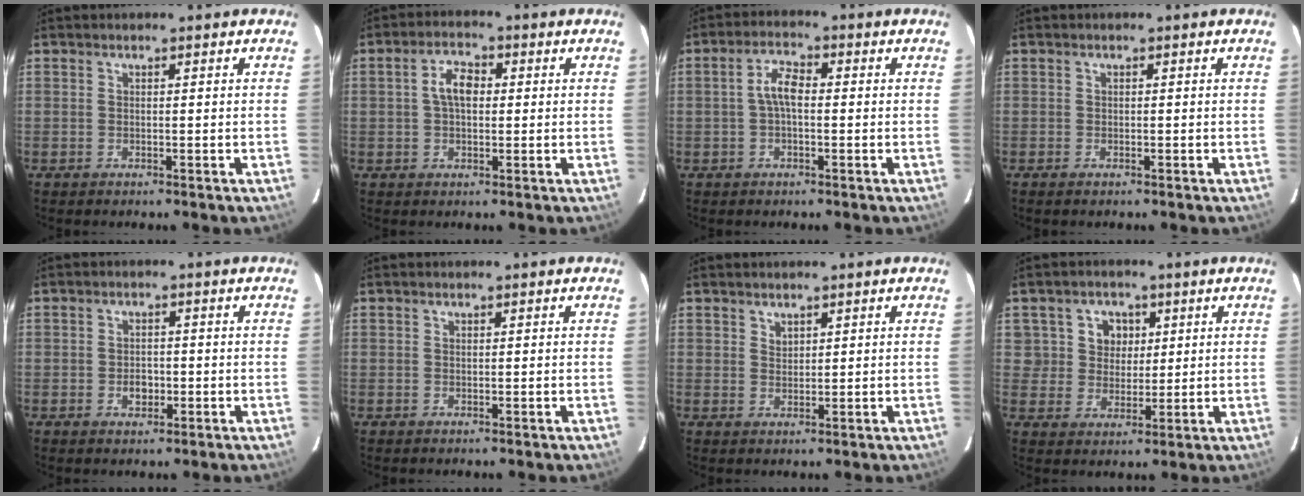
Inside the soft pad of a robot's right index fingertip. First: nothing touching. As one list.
[{"total": 4.8, "force": [0.6, 2.8, 3.9], "torque": [-0.074, 0.014, 0.011]}, {"total": 4.1, "force": [-0.2, 1.8, 3.7], "torque": [-0.076, 0.013, -0.005]}, {"total": 0.7, "force": [-0.5, 0.4, 0.3], "torque": [-0.006, -0.003, -0.010]}, {"total": 2.7, "force": [-0.8, 2.2, 1.4], "torque": [-0.025, 0.004, -0.010]}, {"total": 0.0}, {"total": 1.6, "force": [1.3, 0.9, 0.2], "torque": [0.001, 0.001, 0.025]}, {"total": 6.1, "force": [1.9, 5.8, 1.0], "torque": [-0.014, 0.021, 0.039]}]